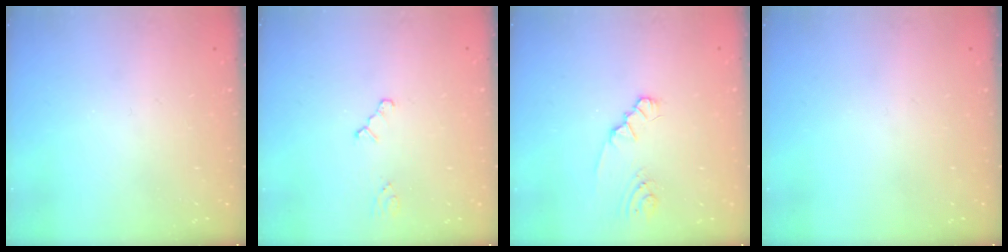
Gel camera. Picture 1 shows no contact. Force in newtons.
{"total": 1.0, "press": 1.0, "slide": 0.2}
{"total": 1.8, "press": 1.8, "slide": 0.2}
{"total": 0.0}